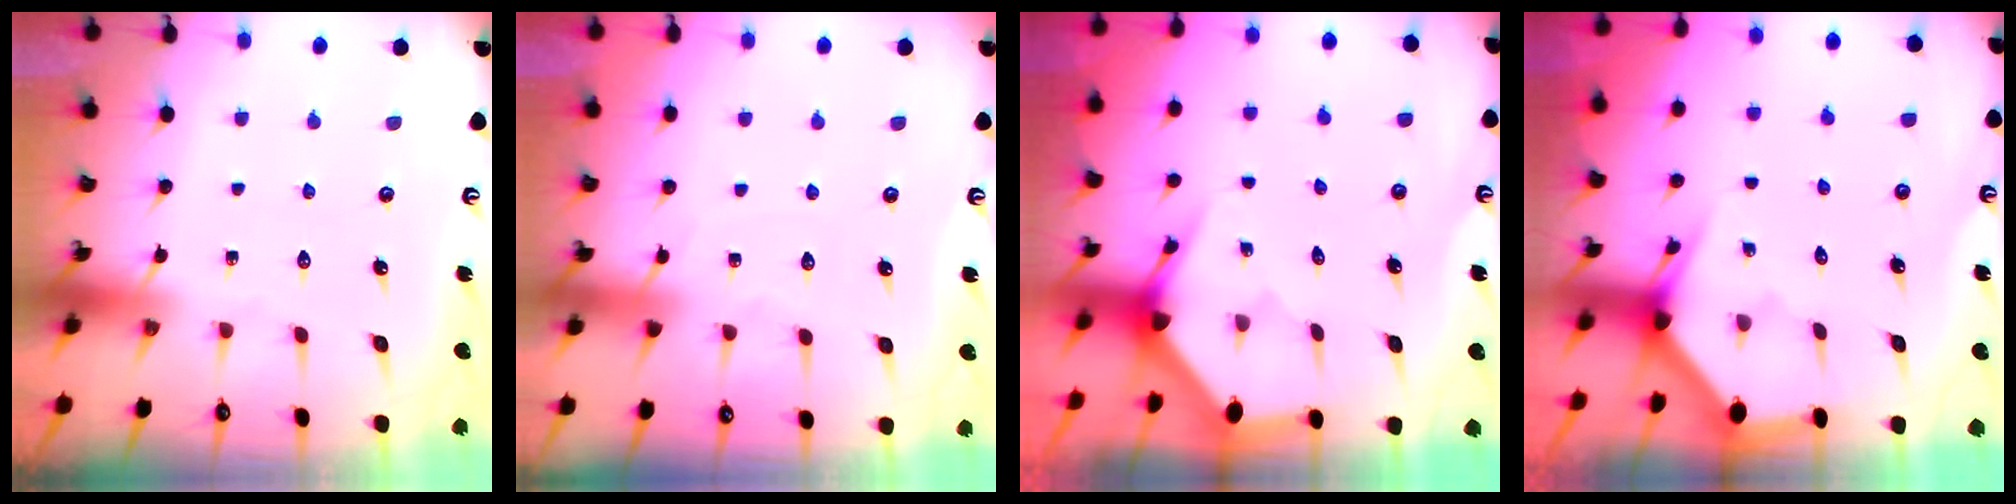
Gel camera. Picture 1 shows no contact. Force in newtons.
{"total": 3.0, "press": 2.9, "slide": 0.4}
{"total": 3.2, "press": 3.2, "slide": 0.2}
{"total": 3.5, "press": 3.5, "slide": 0.1}